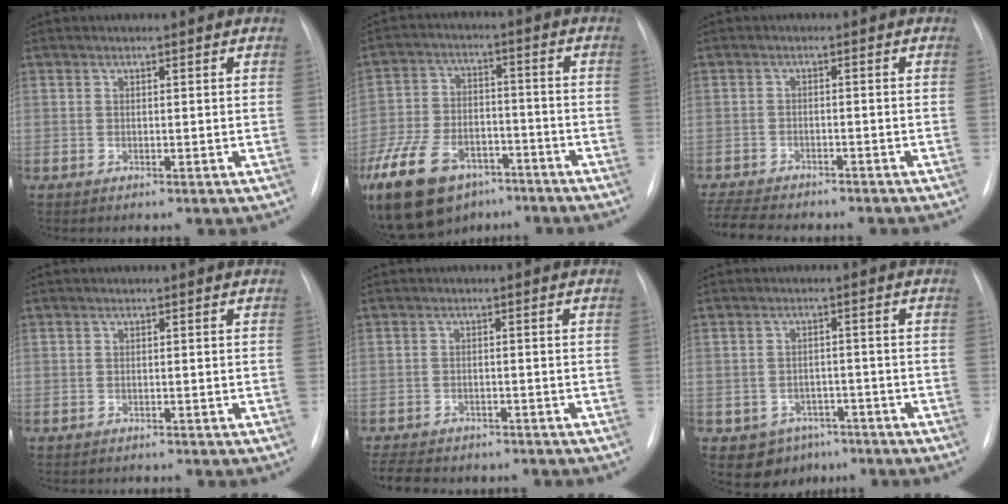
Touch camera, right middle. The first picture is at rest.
{"total": 23.2, "force": [-14.5, 13.5, 12.0], "torque": [-0.328, -0.016, -0.242]}
{"total": 10.5, "force": [-9.2, 2.9, 4.2], "torque": [-0.088, -0.007, -0.136]}
{"total": 2.1, "force": [-2.0, 0.7, 0.3], "torque": [-0.005, -0.005, -0.024]}
{"total": 11.2, "force": [-9.4, 4.3, 4.4], "torque": [-0.096, -0.001, -0.124]}
{"total": 5.9, "force": [-3.8, 4.3, 1.0], "torque": [-0.009, 0.013, -0.047]}